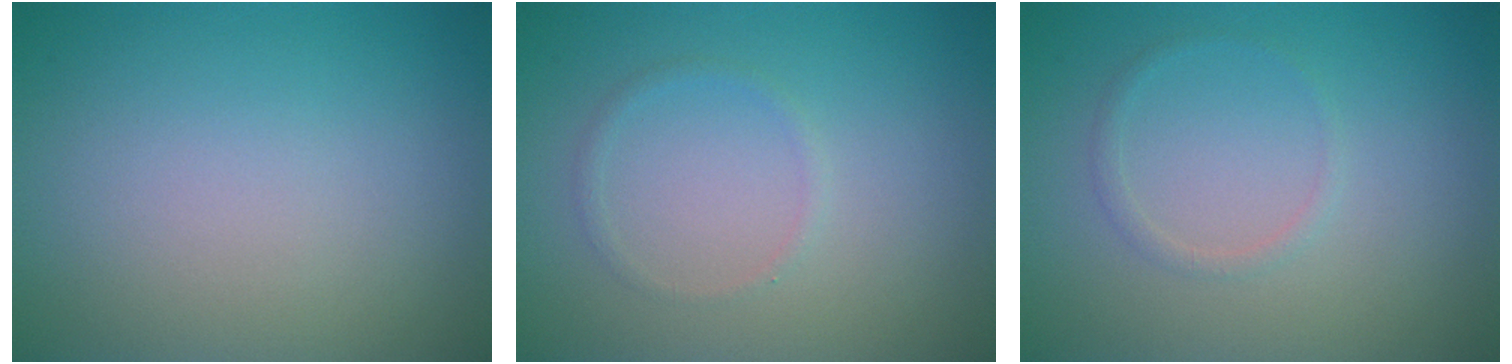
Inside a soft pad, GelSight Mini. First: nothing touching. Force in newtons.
{"total": 0.7, "press": 0.7, "slide": 0.1}
{"total": 0.9, "press": 0.9, "slide": 0.1}